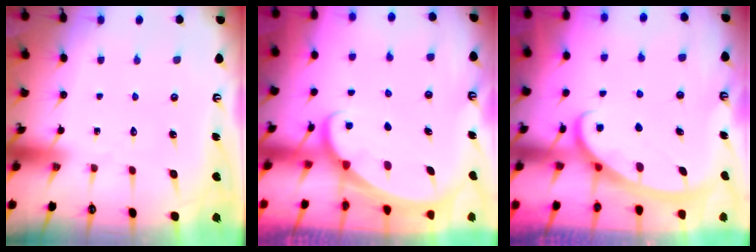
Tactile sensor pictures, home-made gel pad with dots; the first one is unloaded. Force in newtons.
{"total": 1.6, "press": 1.6, "slide": 0.0}
{"total": 2.6, "press": 2.6, "slide": 0.4}